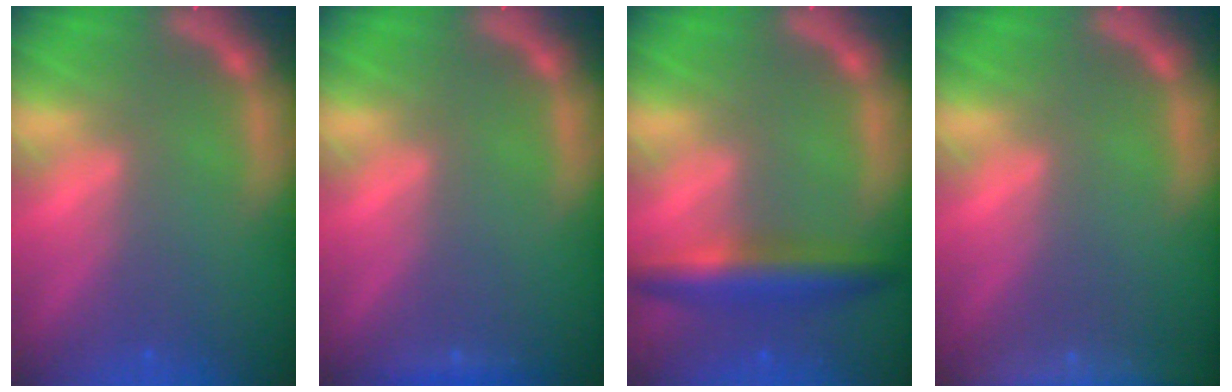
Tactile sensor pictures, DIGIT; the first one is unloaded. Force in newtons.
{"total": 0.9}
{"total": 5.0}
{"total": 9.5}